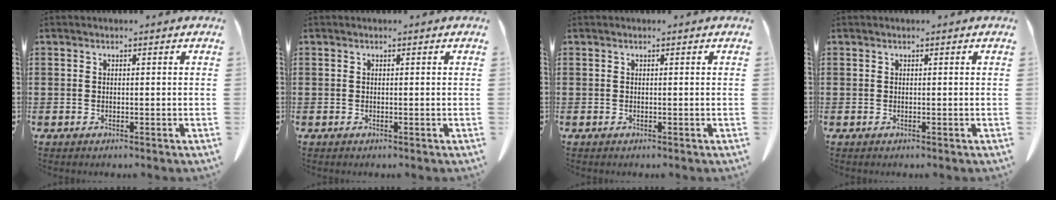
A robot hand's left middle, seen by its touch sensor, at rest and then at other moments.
{"total": 0.0}
{"total": 0.0}
{"total": 0.0}